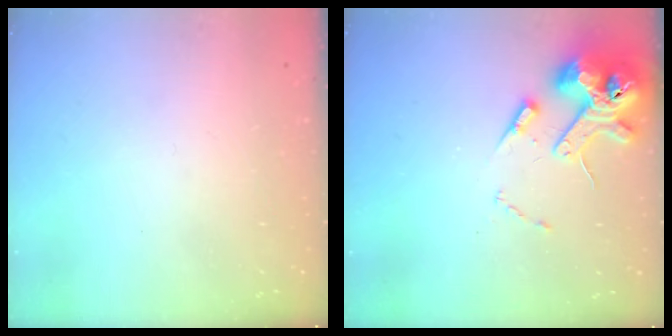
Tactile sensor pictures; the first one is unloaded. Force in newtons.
{"total": 13.1, "press": 12.9, "slide": 2.1}